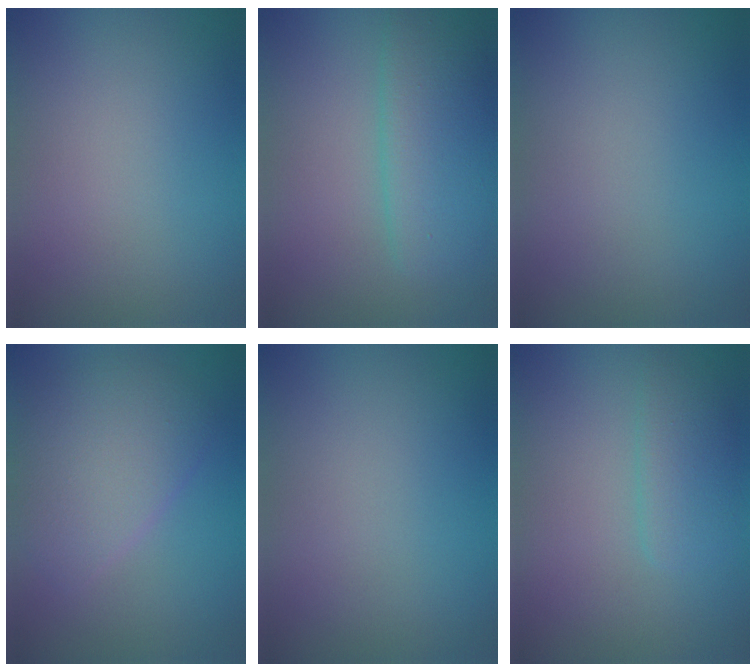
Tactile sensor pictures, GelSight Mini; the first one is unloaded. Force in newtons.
{"total": 4.4, "press": 4.4, "slide": 0.2}
{"total": 0.0}
{"total": 4.8, "press": 4.8, "slide": 0.1}
{"total": 0.0}
{"total": 2.3, "press": 2.3, "slide": 0.1}